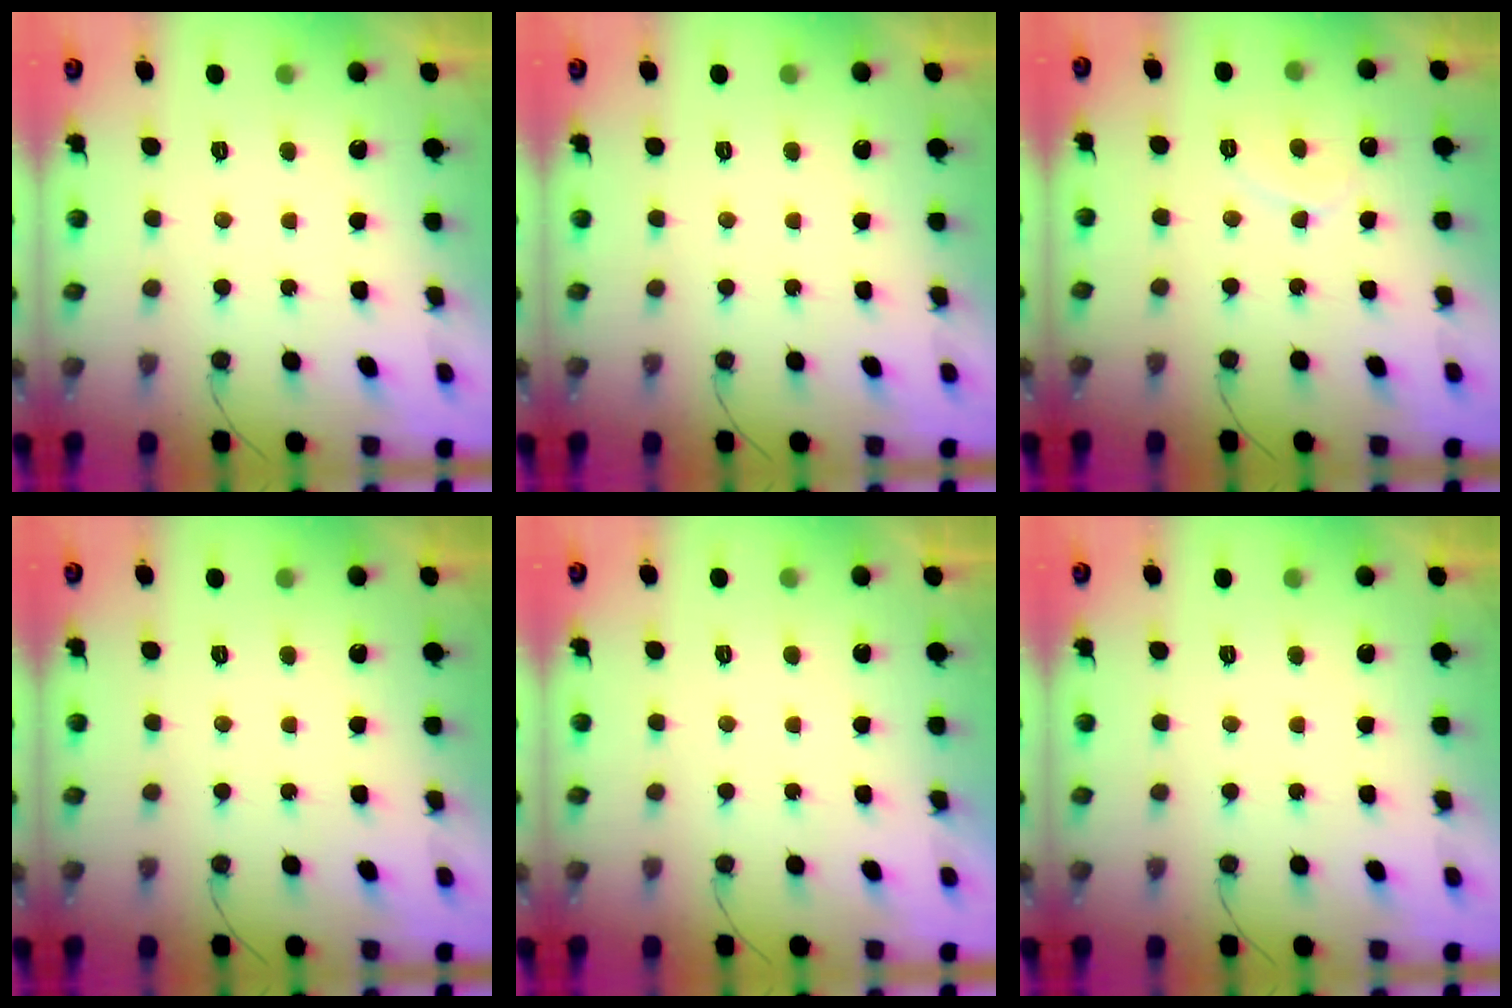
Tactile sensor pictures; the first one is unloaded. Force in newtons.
{"total": 0.0}
{"total": 6.3, "press": 6.2, "slide": 0.5}
{"total": 0.0}
{"total": 1.7, "press": 1.7, "slide": 0.1}
{"total": 0.0}